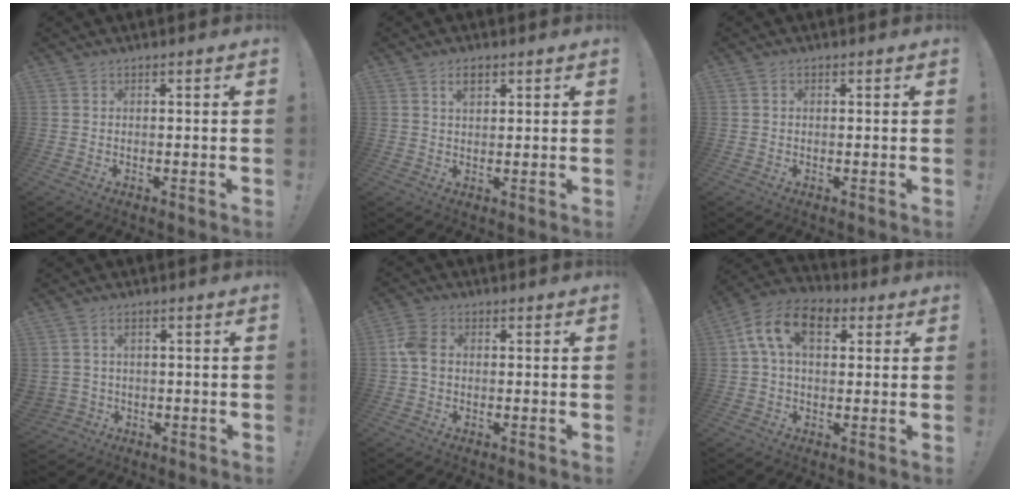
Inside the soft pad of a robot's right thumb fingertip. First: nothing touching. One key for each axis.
{"total": 3.4, "fx": 1.8, "fy": 1.7, "fz": 2.4, "tx": -0.034, "ty": -0.004, "tz": 0.028}
{"total": 0.6, "fx": 0.0, "fy": 0.5, "fz": 0.4, "tx": -0.006, "ty": 0.003, "tz": -0.001}
{"total": 3.7, "fx": 0.9, "fy": 3.4, "fz": 0.9, "tx": -0.019, "ty": -0.002, "tz": 0.020}
{"total": 6.4, "fx": 0.1, "fy": 4.5, "fz": 4.5, "tx": -0.093, "ty": 0.012, "tz": 0.005}
{"total": 13.3, "fx": 4.2, "fy": 8.2, "fz": 9.6, "tx": -0.176, "ty": 0.009, "tz": 0.078}